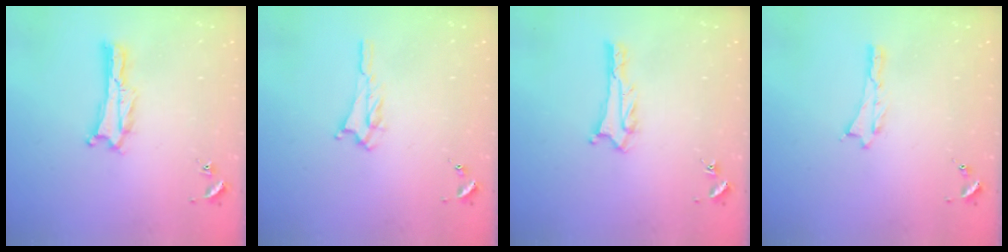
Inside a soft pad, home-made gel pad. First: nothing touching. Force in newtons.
{"total": 1.7, "press": 1.6, "slide": 0.3}
{"total": 2.7, "press": 2.7, "slide": 0.2}
{"total": 0.0}